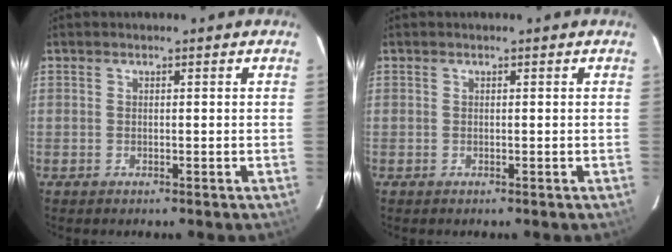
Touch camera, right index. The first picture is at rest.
{"total": 0.0}